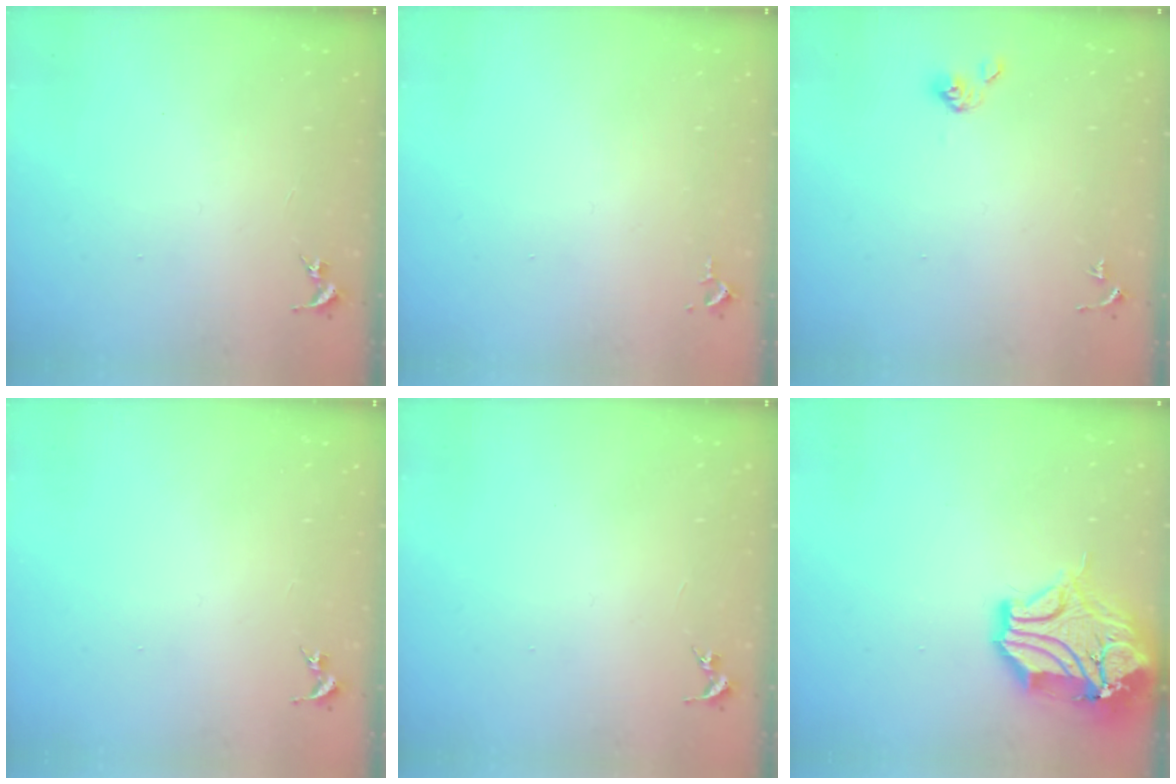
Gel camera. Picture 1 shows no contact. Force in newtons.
{"total": 2.6, "press": 2.6, "slide": 0.4}
{"total": 4.0, "press": 3.9, "slide": 0.8}
{"total": 0.0}
{"total": 0.0}
{"total": 16.8, "press": 16.6, "slide": 2.4}